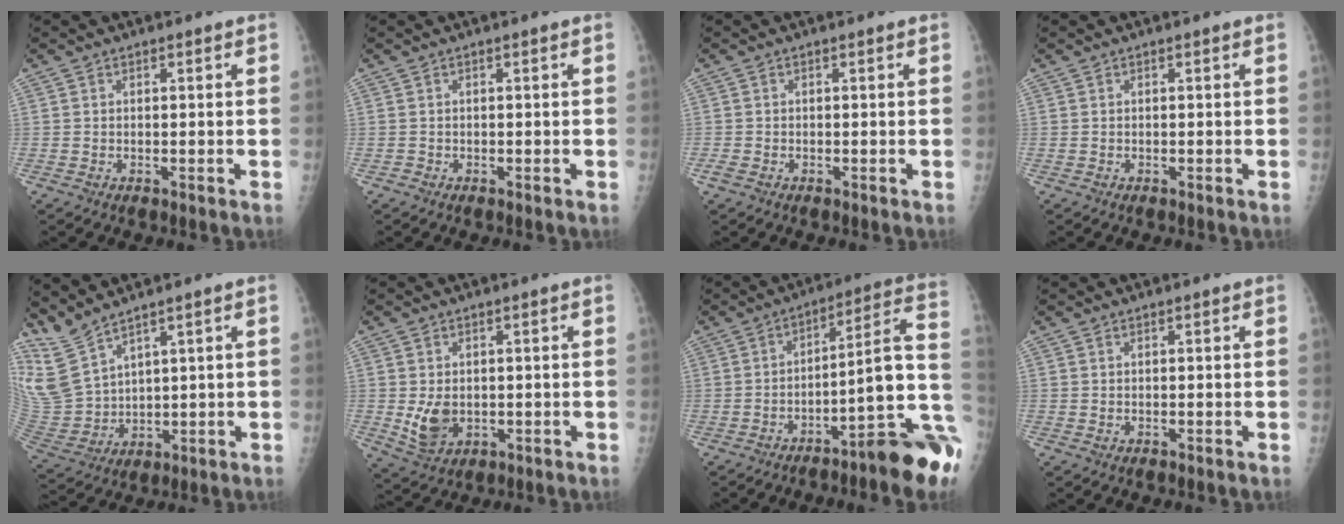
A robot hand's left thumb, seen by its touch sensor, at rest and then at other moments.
{"total": 0.0}
{"total": 1.1, "force": [-0.6, 0.7, 0.6], "torque": [-0.018, -0.002, -0.012]}
{"total": 0.0}
{"total": 9.6, "force": [7.9, 2.9, 4.7], "torque": [-0.104, -0.040, 0.191]}
{"total": 5.4, "force": [-0.2, 3.9, 3.8], "torque": [-0.059, -0.011, 0.011]}
{"total": 18.6, "force": [-8.7, 2.0, 16.3], "torque": [-0.161, 0.076, -0.123]}
{"total": 0.0}